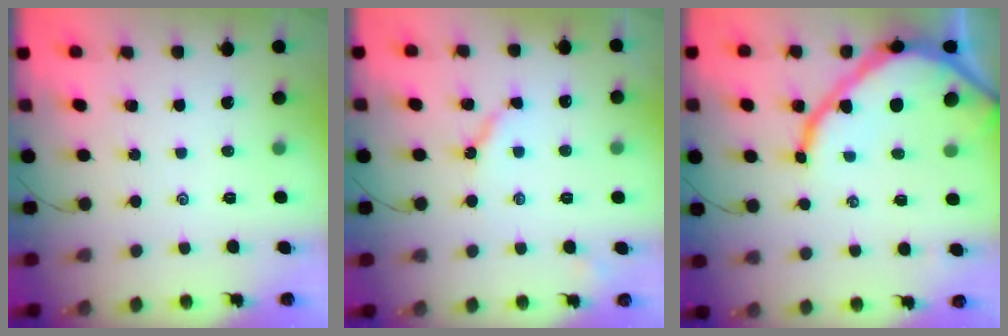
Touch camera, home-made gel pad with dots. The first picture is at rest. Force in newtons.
{"total": 5.3, "press": 5.3, "slide": 0.5}
{"total": 16.7, "press": 16.6, "slide": 1.6}